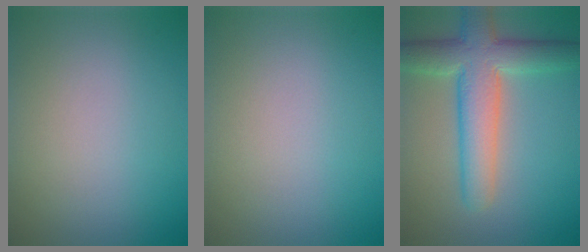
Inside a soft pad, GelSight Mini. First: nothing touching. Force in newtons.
{"total": 0.0}
{"total": 7.5, "press": 7.5, "slide": 0.2}